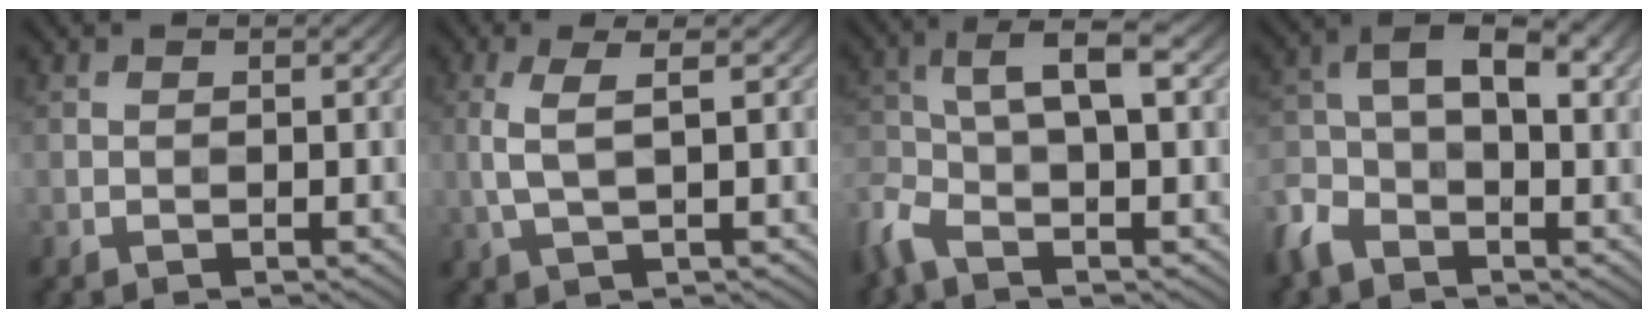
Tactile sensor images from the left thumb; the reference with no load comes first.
{"total": 3.9, "force": [0.7, 1.0, 3.7], "torque": [-0.083, 0.006, 0.016]}
{"total": 7.1, "force": [-1.9, 2.2, 6.4], "torque": [-0.146, 0.007, -0.059]}
{"total": 8.9, "force": [-2.0, 5.2, 6.9], "torque": [-0.141, 0.002, -0.061]}